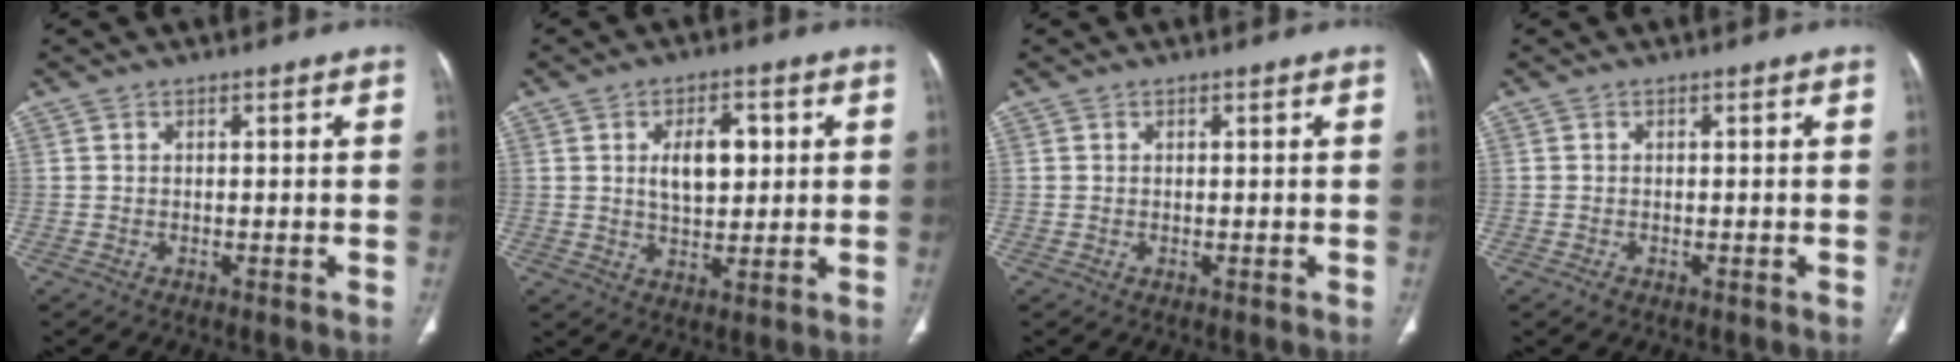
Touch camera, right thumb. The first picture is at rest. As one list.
[{"total": 8.2, "force": [1.8, 4.6, 6.5], "torque": [-0.084, -0.004, 0.034]}, {"total": 0.0}, {"total": 0.9, "force": [-0.4, 0.7, 0.4], "torque": [-0.009, 0.000, -0.006]}]